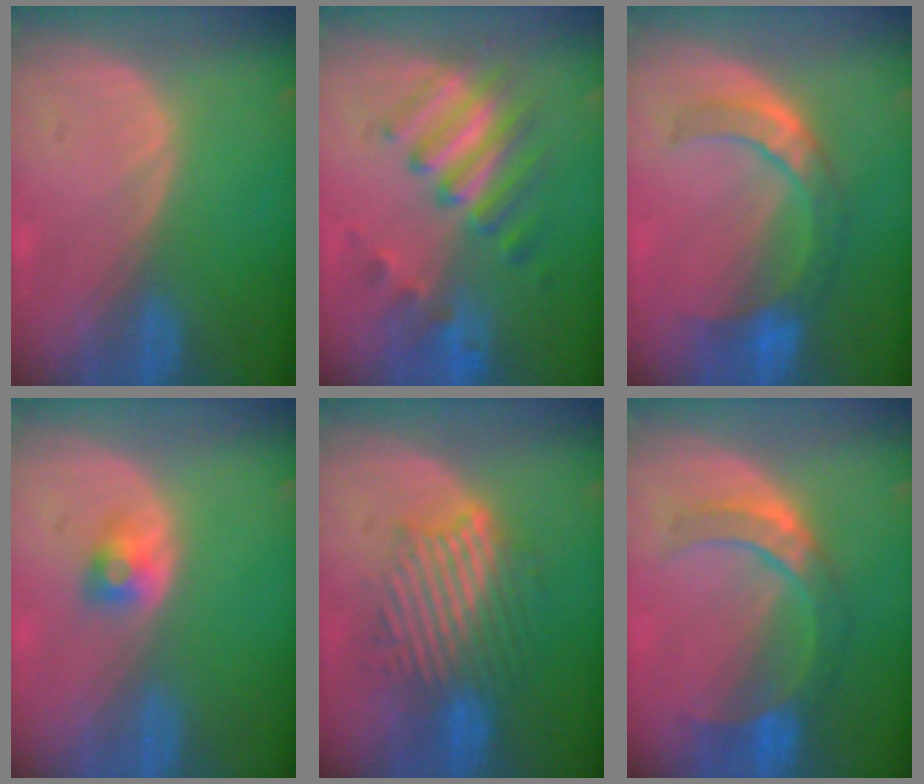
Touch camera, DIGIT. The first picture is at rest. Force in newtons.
{"total": 7.6, "press": 7.5, "slide": 1.1}
{"total": 7.3, "press": 7.1, "slide": 1.6}
{"total": 2.7, "press": 2.4, "slide": 1.1}
{"total": 9.0, "press": 8.9, "slide": 1.2}
{"total": 7.0, "press": 6.9, "slide": 1.0}